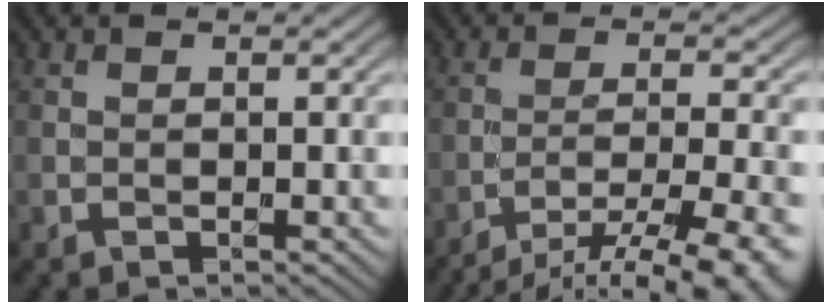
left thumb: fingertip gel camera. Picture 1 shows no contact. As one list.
[{"total": 14.3, "force": [-11.2, 3.1, 8.3], "torque": [-0.130, -0.010, -0.146]}]